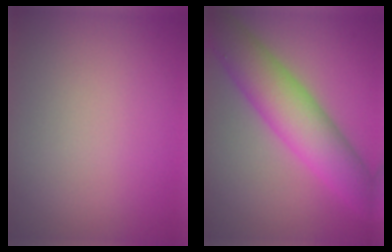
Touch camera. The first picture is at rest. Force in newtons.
{"total": 8.0, "press": 8.0, "slide": 0.0}